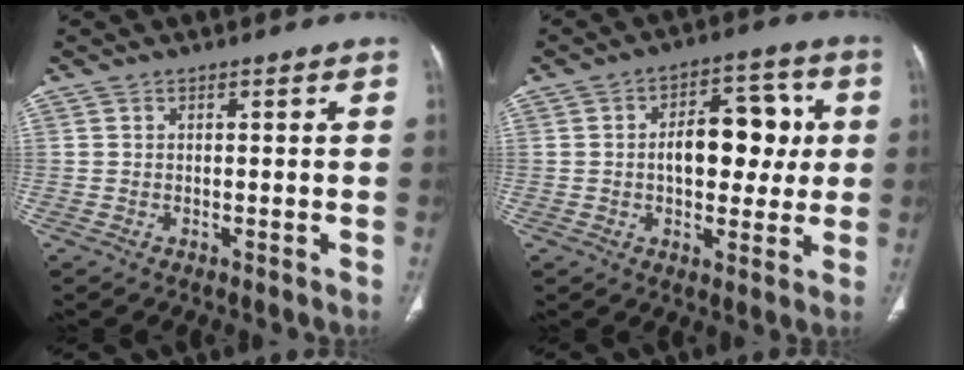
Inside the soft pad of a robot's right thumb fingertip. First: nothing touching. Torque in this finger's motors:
{"motor_torque": [1.32, 1.38, 1.14, -0.30, 0.05]}